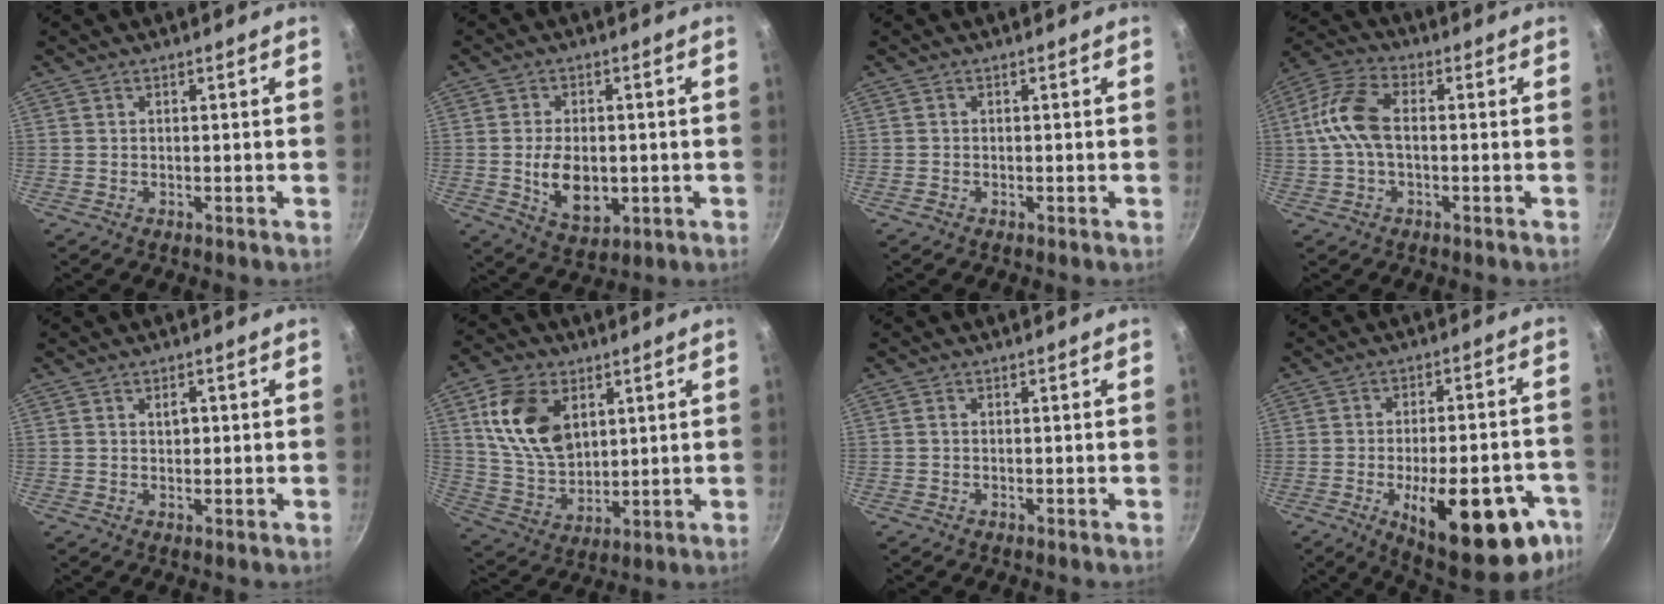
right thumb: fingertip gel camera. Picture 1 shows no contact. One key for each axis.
{"total": 9.2, "fx": -1.0, "fy": 5.9, "fz": 7.0, "tx": -0.107, "ty": -0.008, "tz": -0.005}
{"total": 0.6, "fx": -0.4, "fy": 0.4, "fz": 0.1, "tx": -0.002, "ty": 0.003, "tz": -0.008}
{"total": 9.9, "fx": -0.1, "fy": 5.6, "fz": 8.2, "tx": -0.167, "ty": 0.031, "tz": -0.017}
{"total": 2.0, "fx": 0.5, "fy": 1.3, "fz": 1.5, "tx": -0.012, "ty": -0.001, "tz": 0.006}
{"total": 15.1, "fx": 4.9, "fy": 10.1, "fz": 10.2, "tx": -0.163, "ty": -0.021, "tz": 0.101}
{"total": 0.5, "fx": 0.0, "fy": 0.4, "fz": 0.3, "tx": -0.003, "ty": 0.003, "tz": -0.002}
{"total": 23.3, "fx": -9.6, "fy": 9.6, "fz": 19.0, "tx": -0.218, "ty": 0.021, "tz": -0.123}